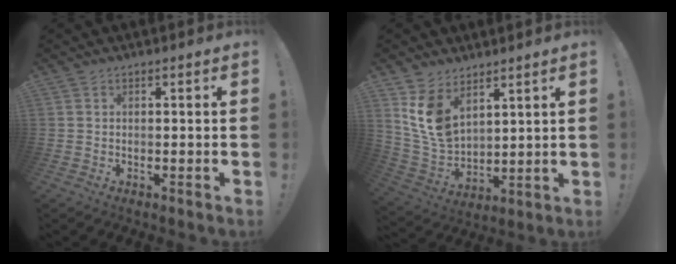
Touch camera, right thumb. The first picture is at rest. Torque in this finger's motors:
{"motor_torque": [0.16, 0.30, 0.17, 0.35, 0.10]}